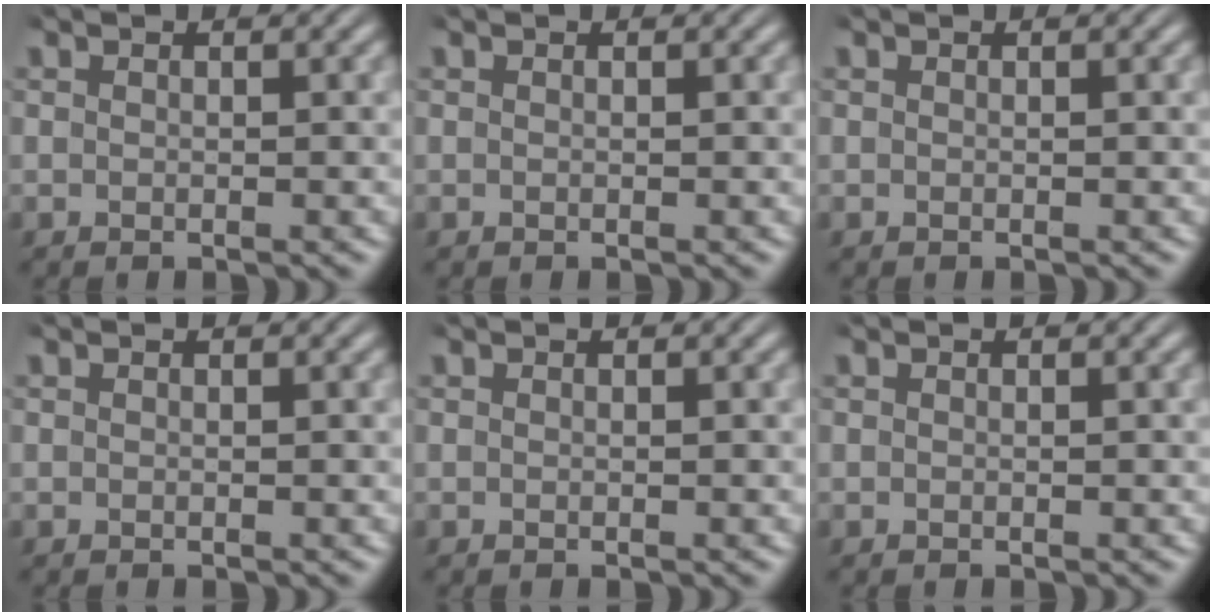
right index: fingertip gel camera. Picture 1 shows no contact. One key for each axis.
{"total": 0.0}
{"total": 0.0}
{"total": 0.0}
{"total": 0.0}
{"total": 0.7, "fx": -0.2, "fy": -0.7, "fz": -0.2, "tx": 0.010, "ty": -0.009, "tz": 0.005}